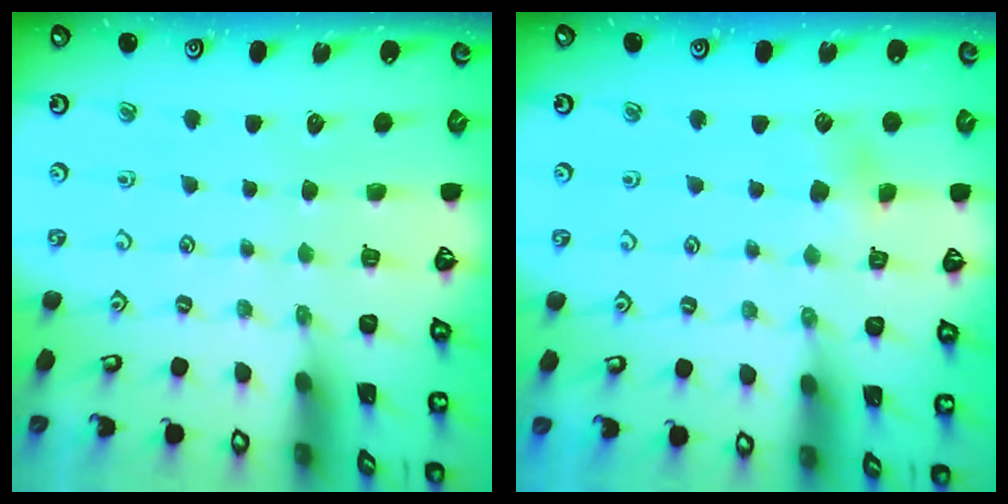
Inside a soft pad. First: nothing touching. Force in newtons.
{"total": 5.1, "press": 5.1, "slide": 0.5}